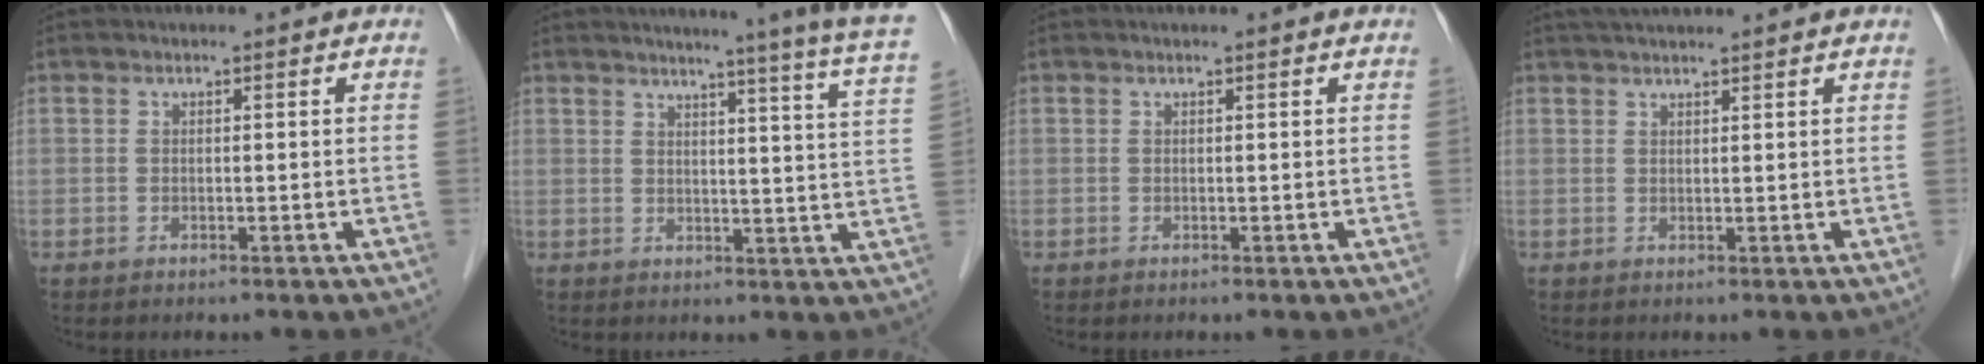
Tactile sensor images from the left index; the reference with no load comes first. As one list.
[{"total": 17.1, "force": [14.8, -1.8, 8.5], "torque": [-0.117, -0.068, 0.159]}, {"total": 0.0}, {"total": 5.6, "force": [5.0, -0.2, 2.4], "torque": [-0.034, 0.035, 0.076]}]